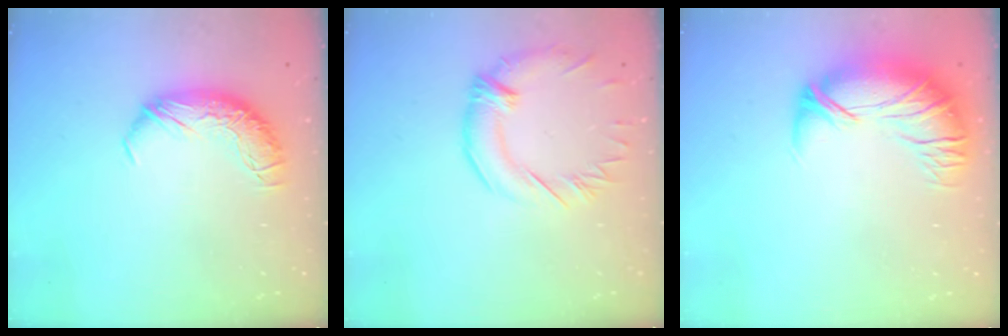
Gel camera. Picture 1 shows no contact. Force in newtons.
{"total": 2.1, "press": 1.3, "slide": 1.6}
{"total": 2.9, "press": 0.6, "slide": 2.9}